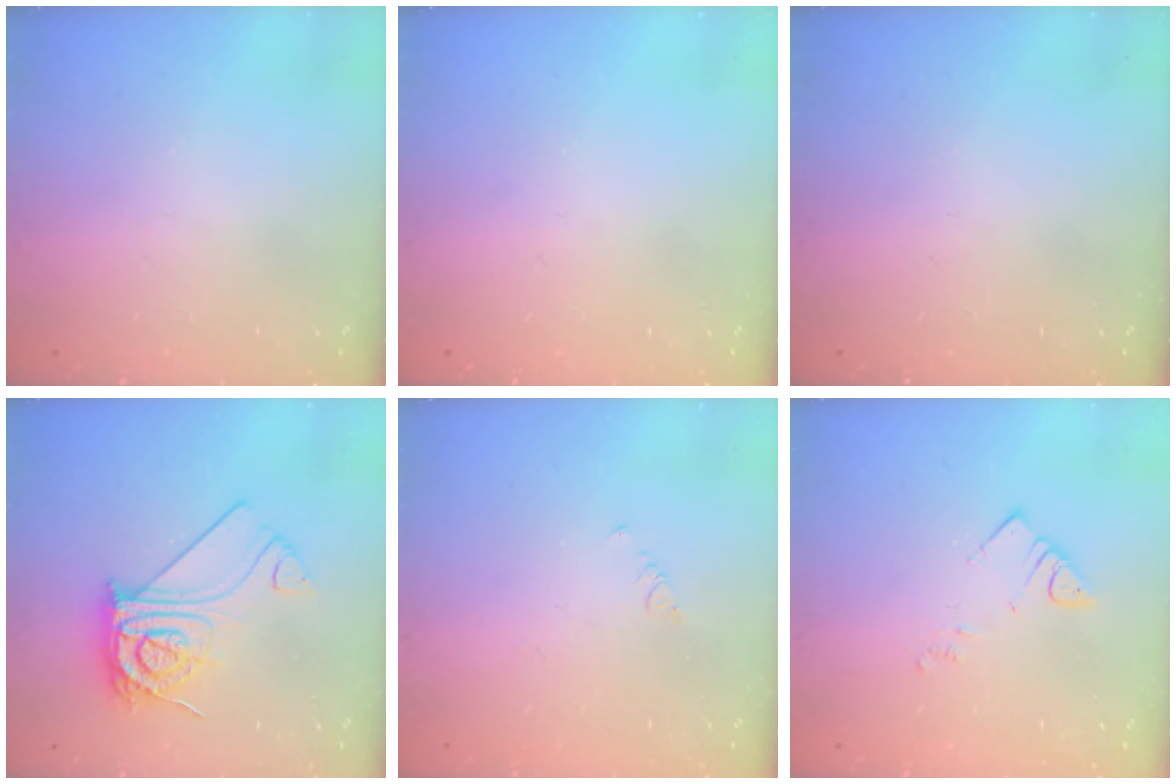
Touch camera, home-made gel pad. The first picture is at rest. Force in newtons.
{"total": 0.0}
{"total": 0.0}
{"total": 13.7, "press": 13.6, "slide": 1.2}
{"total": 0.7, "press": 0.6, "slide": 0.2}
{"total": 3.8, "press": 3.7, "slide": 0.5}